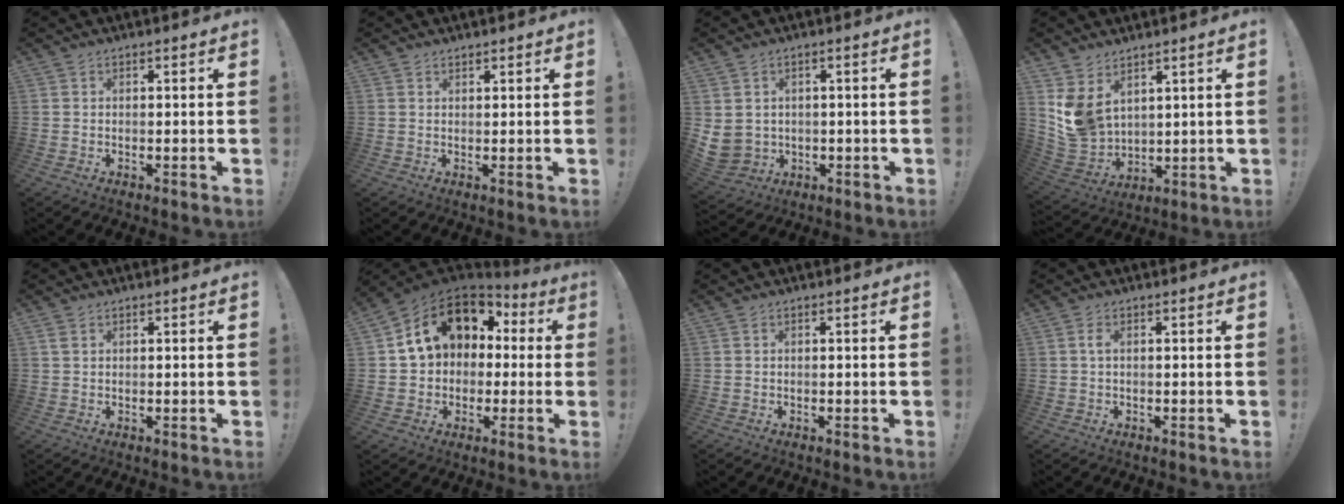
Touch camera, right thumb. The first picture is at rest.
{"total": 0.9, "force": [0.9, 0.3, 0.1], "torque": [-0.002, -0.002, 0.018]}
{"total": 5.3, "force": [1.6, 4.8, 1.7], "torque": [-0.045, -0.015, 0.034]}
{"total": 9.8, "force": [4.4, 7.3, 4.9], "torque": [-0.100, -0.045, 0.091]}
{"total": 1.4, "force": [0.7, 0.9, 0.8], "torque": [-0.010, 0.001, 0.012]}
{"total": 15.4, "force": [5.2, 11.5, 8.7], "torque": [-0.134, -0.008, 0.101]}
{"total": 0.0}
{"total": 1.5, "force": [0.1, 0.4, 1.5], "torque": [-0.035, 0.005, 0.002]}